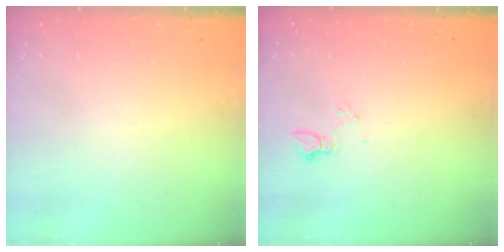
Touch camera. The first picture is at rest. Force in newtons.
{"total": 4.6, "press": 4.6, "slide": 0.6}